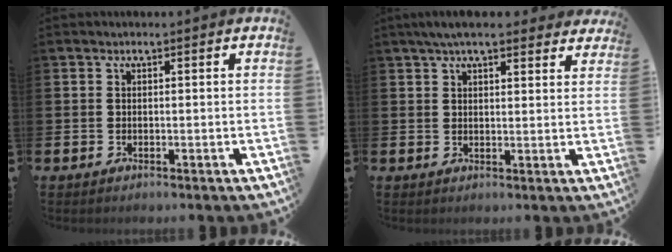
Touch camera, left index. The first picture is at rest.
{"total": 5.1, "force": [4.5, 1.1, 2.2], "torque": [-0.049, -0.010, 0.081]}